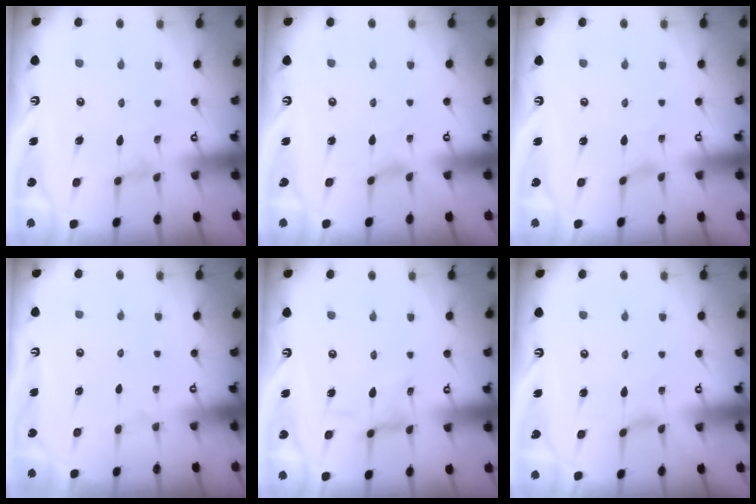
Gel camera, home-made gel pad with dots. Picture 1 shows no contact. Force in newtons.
{"total": 0.0}
{"total": 0.0}
{"total": 0.0}
{"total": 1.4, "press": 1.4, "slide": 0.3}
{"total": 0.5, "press": 0.5, "slide": 0.1}